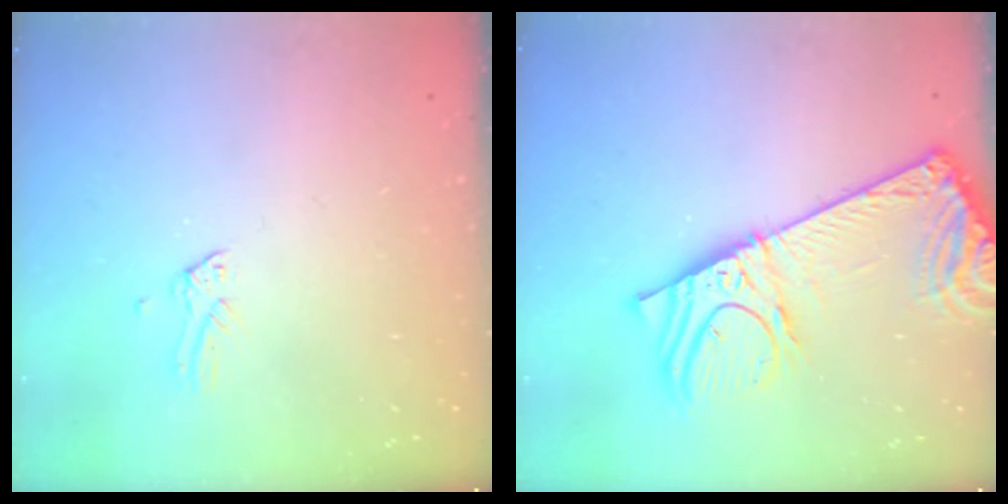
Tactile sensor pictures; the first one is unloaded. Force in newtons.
{"total": 18.3, "press": 17.8, "slide": 4.2}